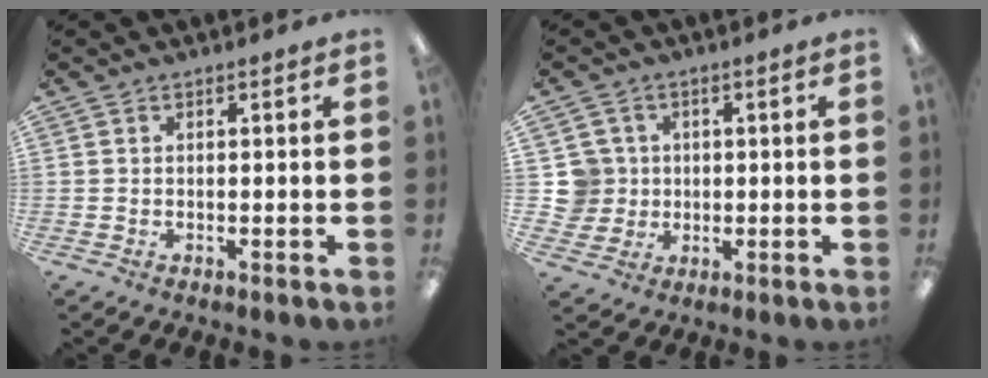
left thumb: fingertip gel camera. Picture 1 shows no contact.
{"total": 6.6, "force": [1.2, 6.5, 0.8], "torque": [-0.029, 0.006, 0.026]}